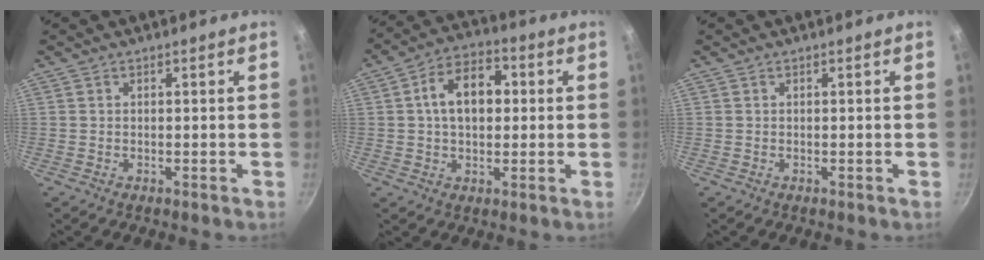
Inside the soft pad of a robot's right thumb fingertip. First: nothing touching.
{"total": 11.2, "force": [1.4, 7.4, 8.3], "torque": [-0.102, 0.023, 0.011]}
{"total": 0.0}